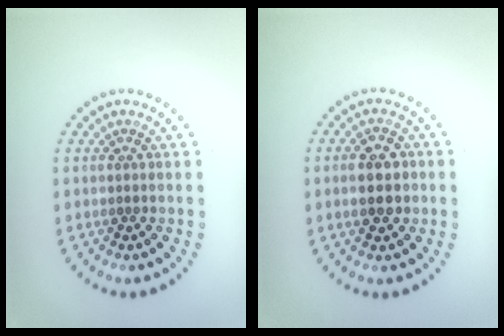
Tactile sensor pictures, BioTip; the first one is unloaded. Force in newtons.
{"total": 4.1, "press": 4.1, "slide": 0.1}